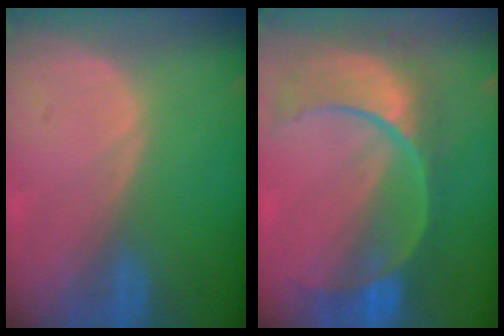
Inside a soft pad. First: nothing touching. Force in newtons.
{"total": 11.2, "press": 9.4, "slide": 6.1}